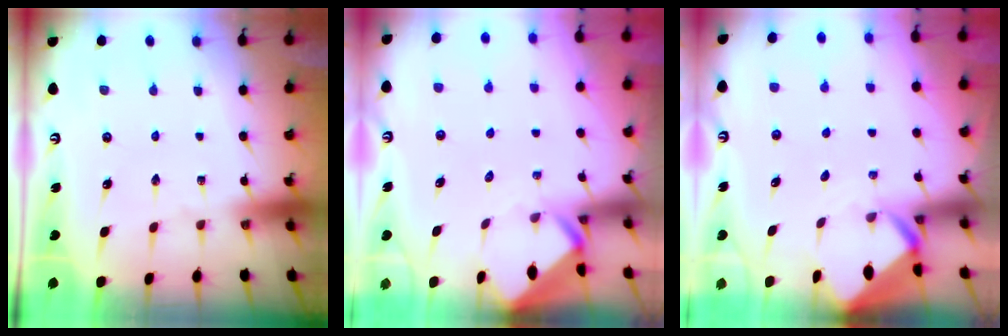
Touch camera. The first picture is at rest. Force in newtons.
{"total": 2.7, "press": 2.7, "slide": 0.2}
{"total": 3.4, "press": 3.4, "slide": 0.2}